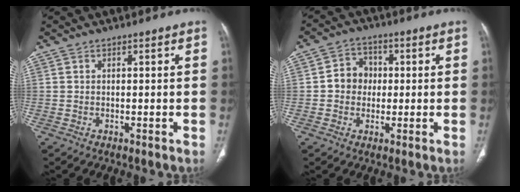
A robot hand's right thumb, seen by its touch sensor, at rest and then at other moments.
{"total": 6.2, "force": [0.0, 5.5, 2.8], "torque": [-0.018, 0.014, -0.009]}